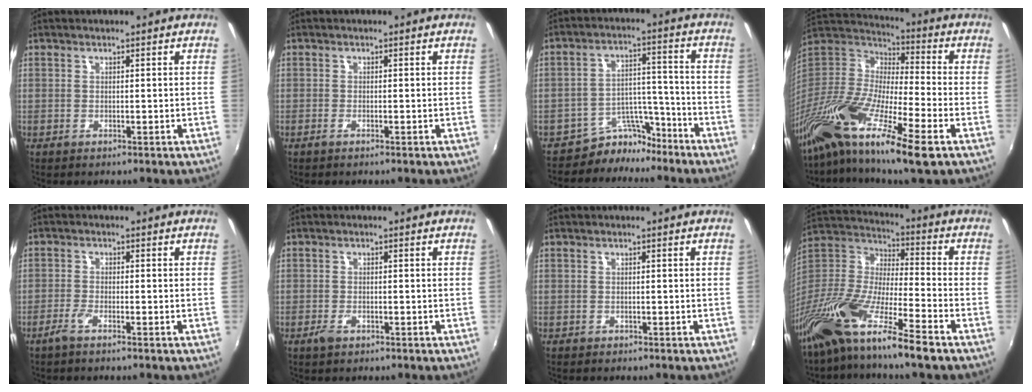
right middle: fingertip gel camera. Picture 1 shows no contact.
{"total": 0.8, "force": [-0.7, 0.0, 0.5], "torque": [-0.012, -0.002, -0.015]}
{"total": 8.1, "force": [-7.1, 3.8, 0.6], "torque": [-0.009, 0.042, -0.113]}
{"total": 22.2, "force": [-13.4, 4.2, 17.2], "torque": [-0.331, -0.045, -0.263]}
{"total": 2.5, "force": [-1.9, 0.3, 1.6], "torque": [-0.048, -0.002, -0.041]}
{"total": 2.1, "force": [-1.3, 1.0, 1.3], "torque": [-0.029, -0.004, -0.026]}
{"total": 0.6, "force": [-0.4, 0.3, 0.0], "torque": [-0.002, -0.002, -0.006]}
{"total": 19.4, "force": [-13.6, 2.5, 13.5], "torque": [-0.261, -0.026, -0.263]}